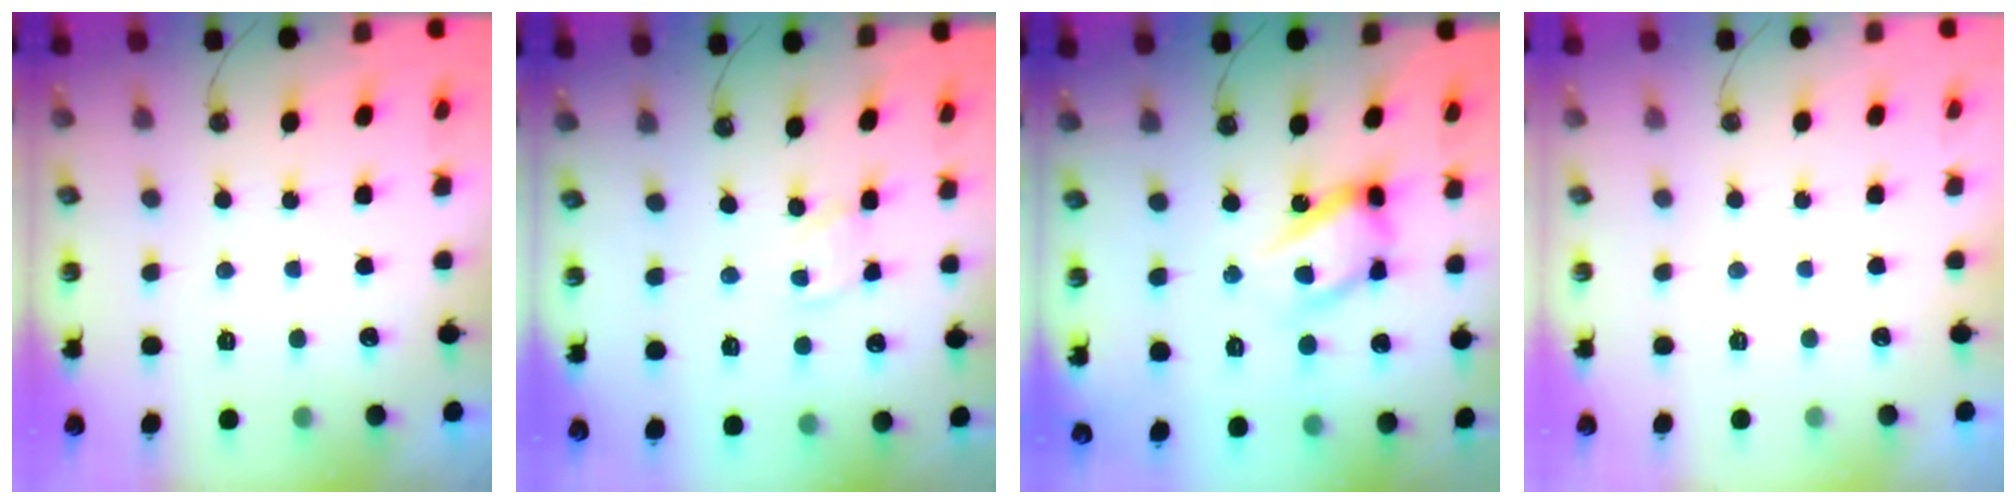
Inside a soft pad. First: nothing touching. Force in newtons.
{"total": 2.9, "press": 2.8, "slide": 0.5}
{"total": 16.3, "press": 16.3, "slide": 1.2}
{"total": 0.0}